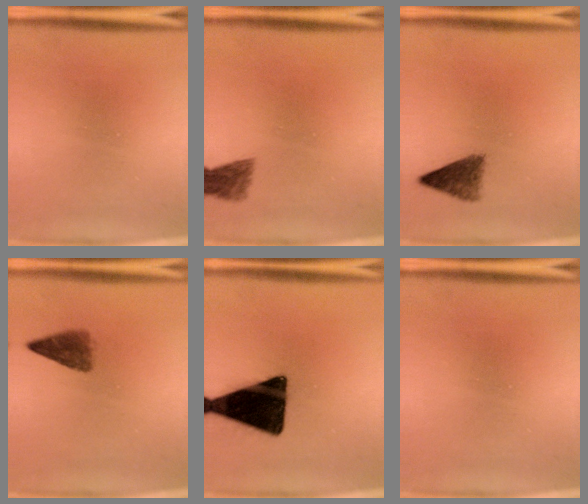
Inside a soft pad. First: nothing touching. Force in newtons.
{"total": 2.0}
{"total": 3.9}
{"total": 2.7}
{"total": 16.7}
{"total": 0.0}